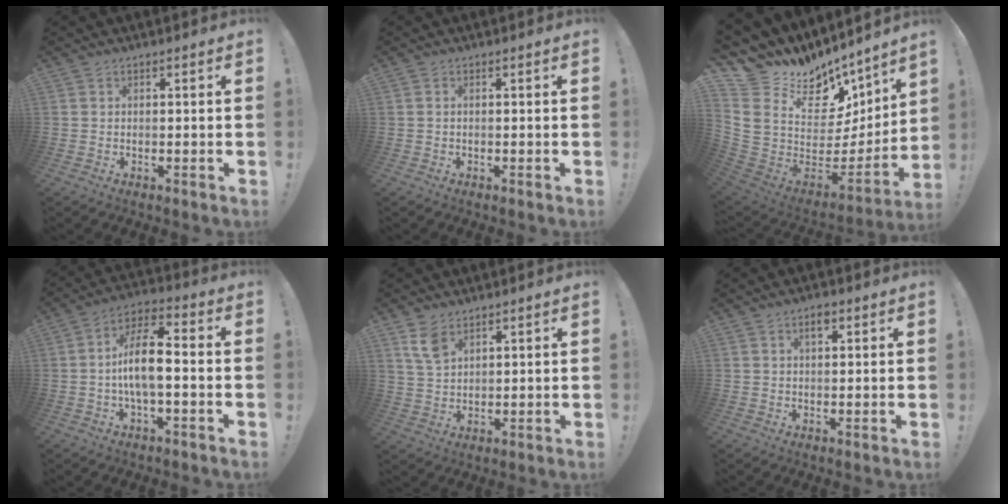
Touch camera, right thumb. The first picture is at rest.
{"total": 0.6, "force": [-0.2, -0.1, 0.6], "torque": [-0.011, -0.001, -0.004]}
{"total": 12.7, "force": [10.1, 7.0, 3.1], "torque": [-0.057, -0.105, 0.209]}
{"total": 11.4, "force": [-1.4, 4.1, 10.5], "torque": [-0.198, 0.010, -0.029]}
{"total": 6.6, "force": [4.1, 3.5, 3.7], "torque": [-0.061, -0.016, 0.079]}
{"total": 2.8, "force": [1.3, 1.4, 2.1], "torque": [-0.024, -0.003, 0.018]}